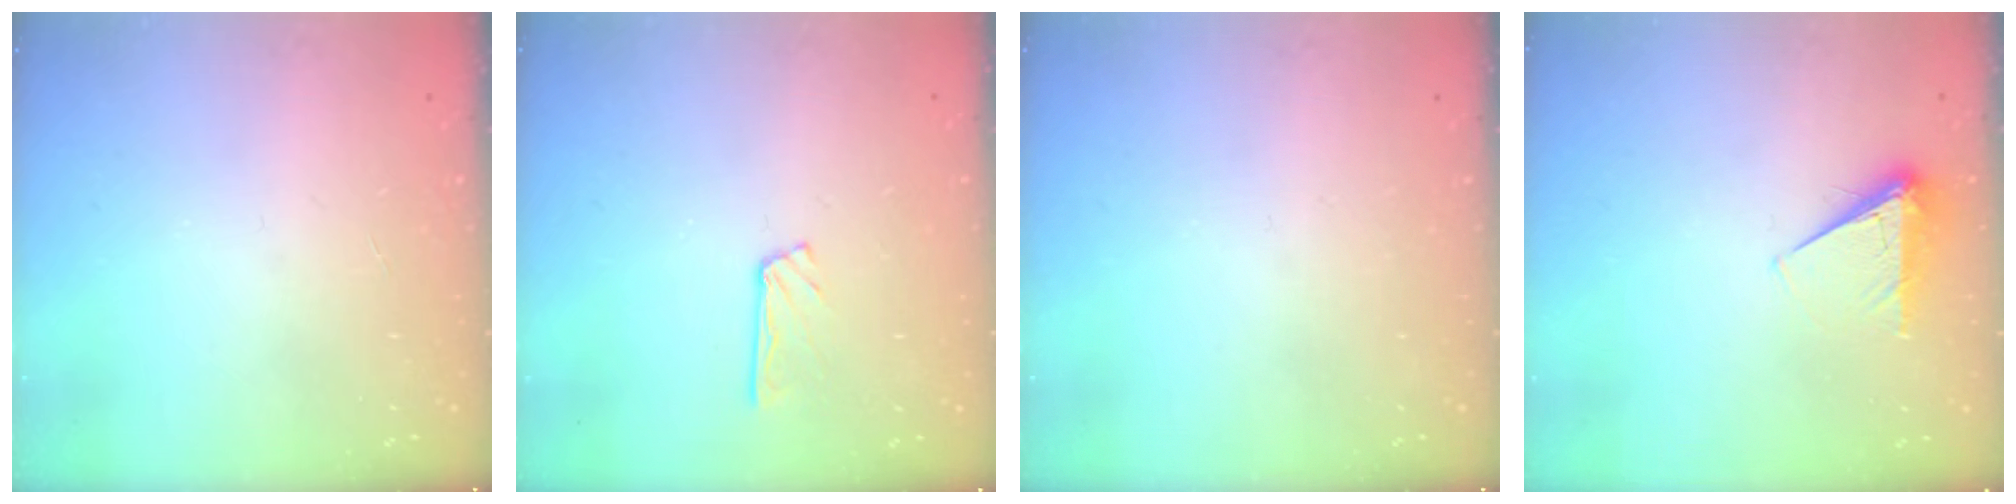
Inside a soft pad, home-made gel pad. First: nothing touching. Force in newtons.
{"total": 5.3, "press": 5.3, "slide": 0.3}
{"total": 0.0}
{"total": 5.3, "press": 5.3, "slide": 0.6}